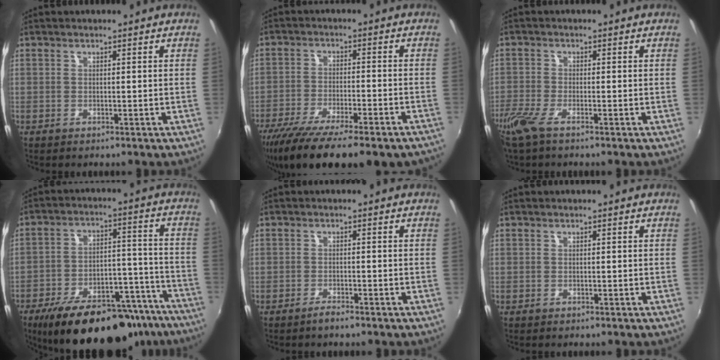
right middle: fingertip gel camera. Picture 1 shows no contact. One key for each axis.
{"total": 19.6, "fx": -15.2, "fy": 4.2, "fz": 11.7, "tx": -0.217, "ty": -0.069, "tz": -0.231}
{"total": 5.5, "fx": -3.8, "fy": 1.1, "fz": 3.7, "tx": -0.096, "ty": -0.019, "tz": -0.079}
{"total": 26.7, "fx": -20.6, "fy": 10.5, "fz": 13.4, "tx": -0.223, "ty": 0.009, "tz": -0.271}
{"total": 1.7, "fx": -1.5, "fy": 0.4, "fz": 0.7, "tx": -0.018, "ty": -0.005, "tz": -0.030}
{"total": 0.0}